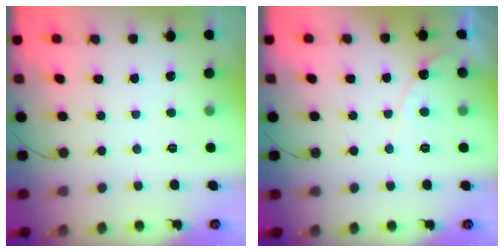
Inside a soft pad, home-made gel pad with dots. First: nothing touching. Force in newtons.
{"total": 6.6, "press": 6.6, "slide": 0.5}